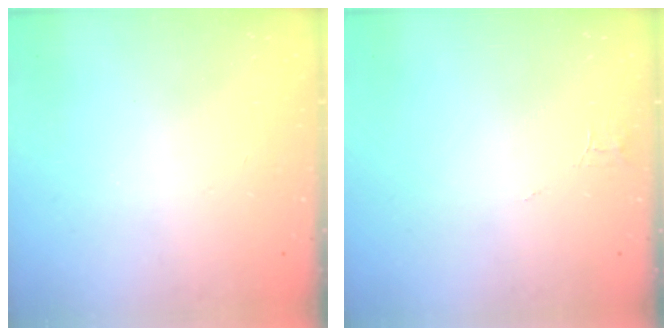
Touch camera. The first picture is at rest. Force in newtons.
{"total": 3.5, "press": 3.5, "slide": 0.2}